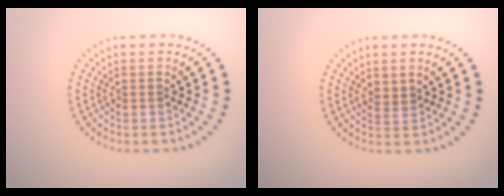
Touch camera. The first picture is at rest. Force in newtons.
{"total": 1.0, "press": 0.9, "slide": 0.3}